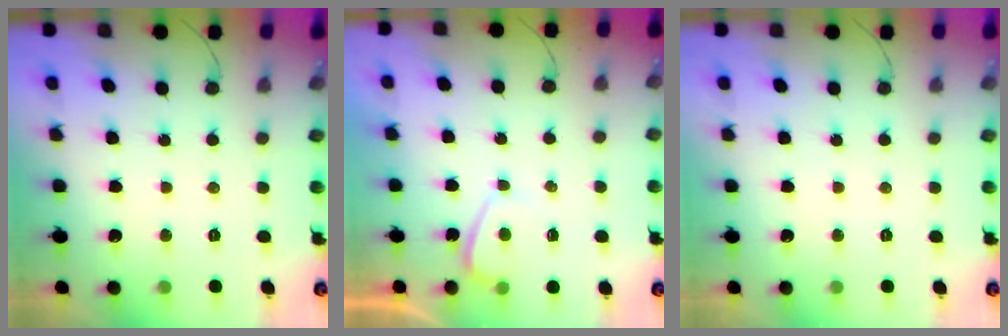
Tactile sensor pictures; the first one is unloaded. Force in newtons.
{"total": 2.0, "press": 1.9, "slide": 0.7}
{"total": 0.0}